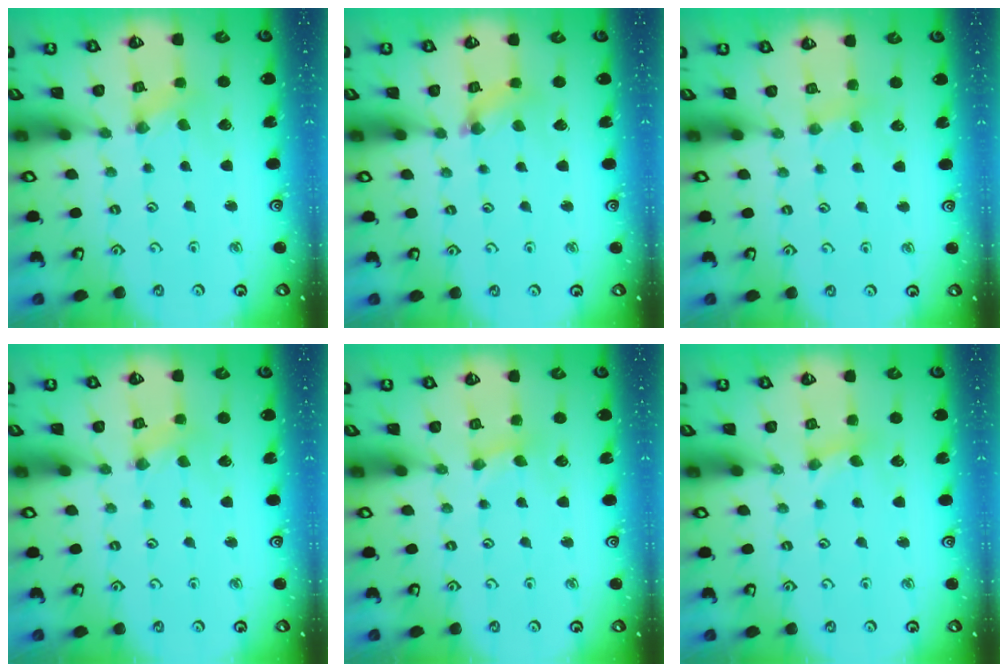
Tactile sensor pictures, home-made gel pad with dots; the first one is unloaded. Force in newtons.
{"total": 2.8, "press": 2.8, "slide": 0.3}
{"total": 3.5, "press": 3.4, "slide": 0.6}
{"total": 0.5, "press": 0.5, "slide": 0.1}
{"total": 1.6, "press": 1.6, "slide": 0.4}
{"total": 2.8, "press": 2.8, "slide": 0.5}